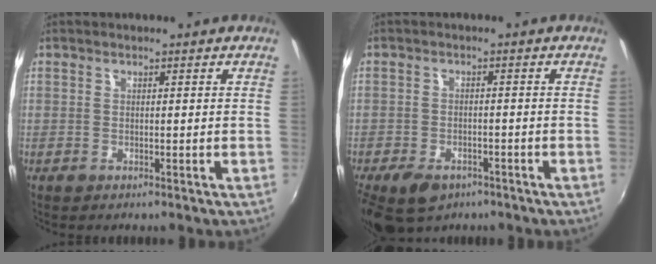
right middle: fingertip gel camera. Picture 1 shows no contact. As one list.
[{"total": 8.9, "force": [-5.8, 4.9, 4.5], "torque": [-0.105, -0.019, -0.090]}]